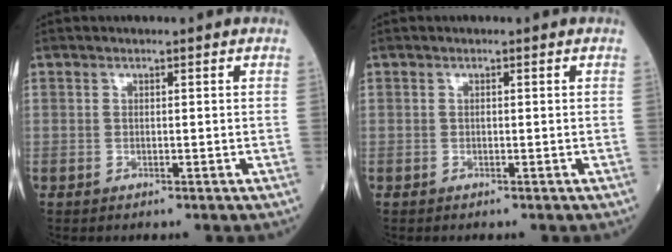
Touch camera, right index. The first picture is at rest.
{"total": 0.0}